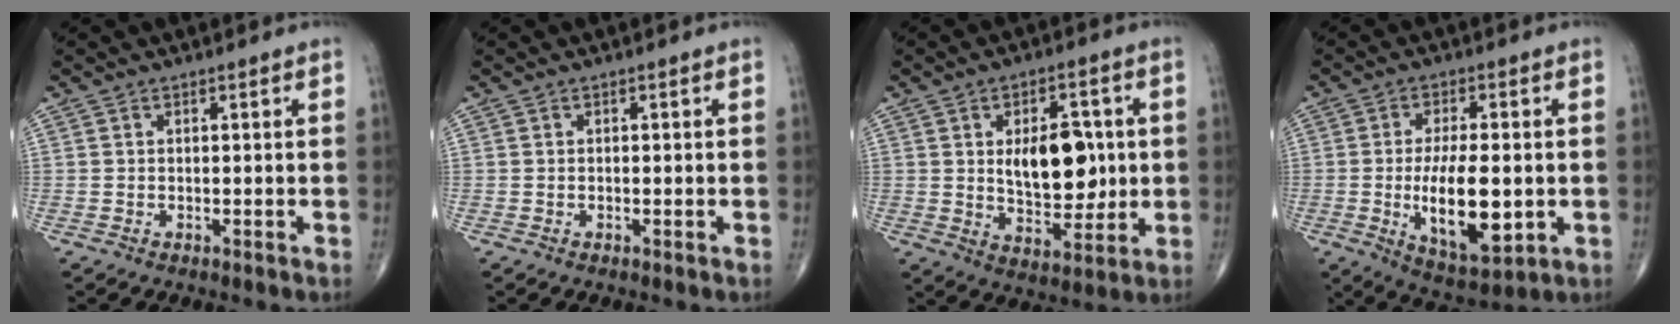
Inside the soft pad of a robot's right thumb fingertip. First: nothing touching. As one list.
[{"total": 0.0}, {"total": 13.0, "force": [1.5, 7.3, 10.6], "torque": [-0.119, -0.013, 0.032]}, {"total": 14.1, "force": [-1.8, 6.0, 12.7], "torque": [-0.197, -0.012, -0.020]}]